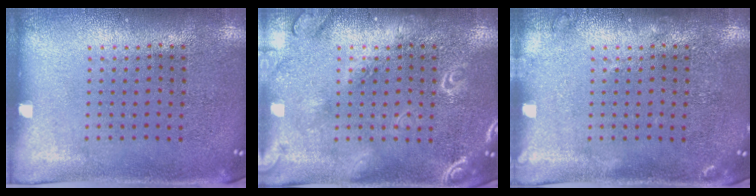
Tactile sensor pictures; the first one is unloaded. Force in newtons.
{"total": 3.3, "press": 3.3, "slide": 0.4}
{"total": 1.0, "press": 1.0, "slide": 0.3}